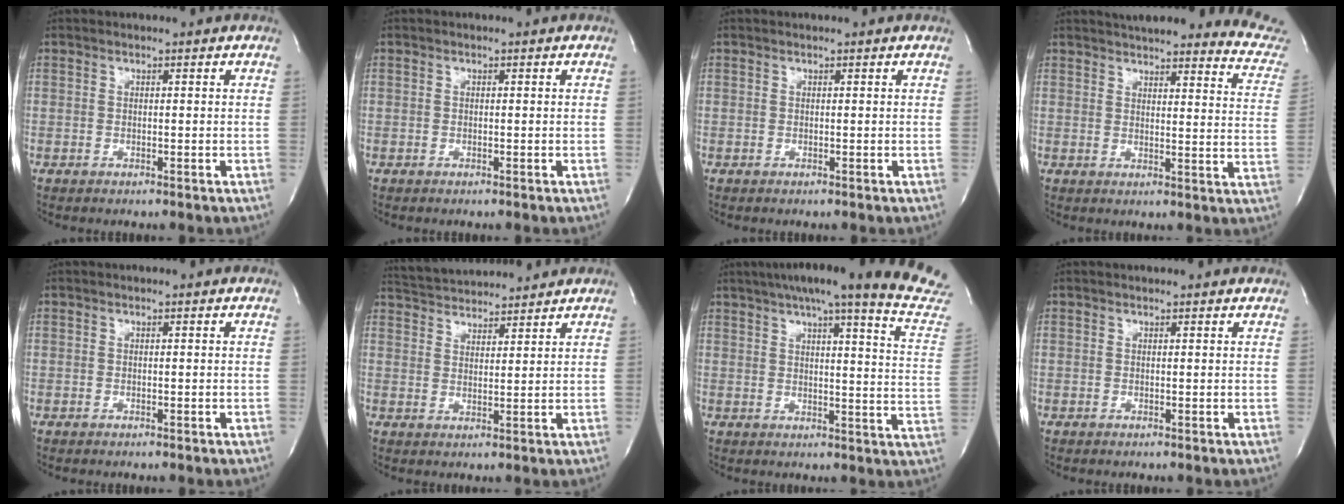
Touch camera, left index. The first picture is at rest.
{"total": 0.0}
{"total": 0.7, "force": [0.7, 0.0, 0.1], "torque": [-0.005, 0.004, 0.006]}
{"total": 20.7, "force": [19.8, 2.5, 5.4], "torque": [-0.056, -0.080, 0.210]}
{"total": 0.0}
{"total": 9.7, "force": [9.4, 1.0, 2.1], "torque": [-0.046, 0.022, 0.150]}
{"total": 26.0, "force": [22.8, 0.3, 12.6], "torque": [-0.172, -0.071, 0.261]}
{"total": 3.3, "force": [3.2, 0.4, 0.7], "torque": [-0.014, 0.017, 0.030]}